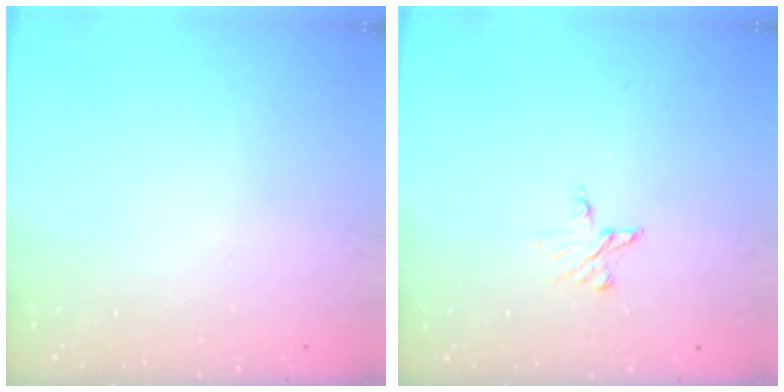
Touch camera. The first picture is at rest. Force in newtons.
{"total": 4.5, "press": 4.5, "slide": 0.4}